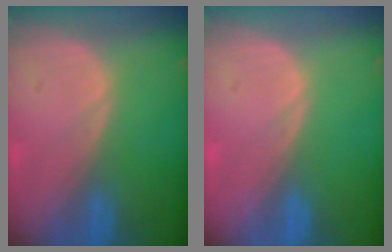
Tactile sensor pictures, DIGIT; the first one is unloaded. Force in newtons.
{"total": 0.0}